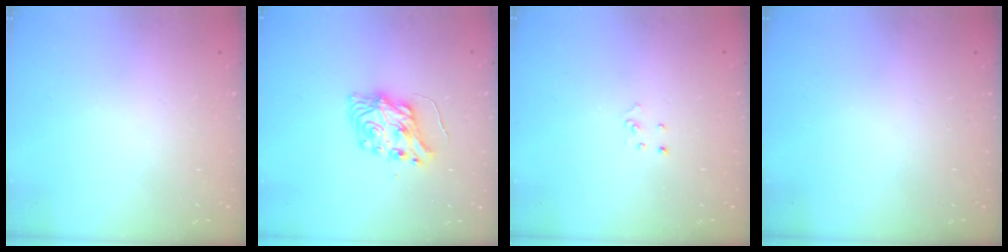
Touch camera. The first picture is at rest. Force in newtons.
{"total": 8.1, "press": 8.0, "slide": 0.7}
{"total": 3.0, "press": 2.9, "slide": 0.3}
{"total": 0.0}